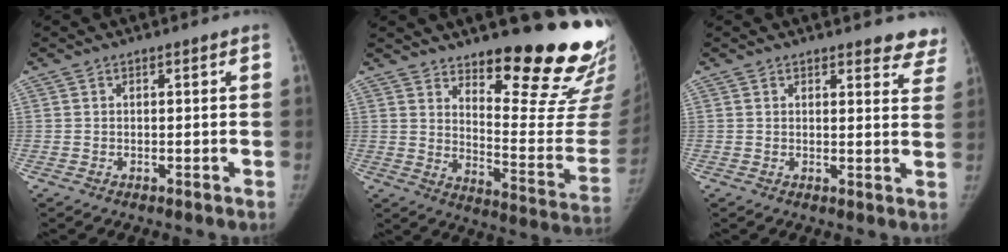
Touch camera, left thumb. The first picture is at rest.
{"total": 23.4, "force": [17.4, 5.5, 14.7], "torque": [-0.160, -0.150, 0.234]}
{"total": 7.1, "force": [6.5, 2.3, 1.5], "torque": [0.031, -0.033, 0.047]}